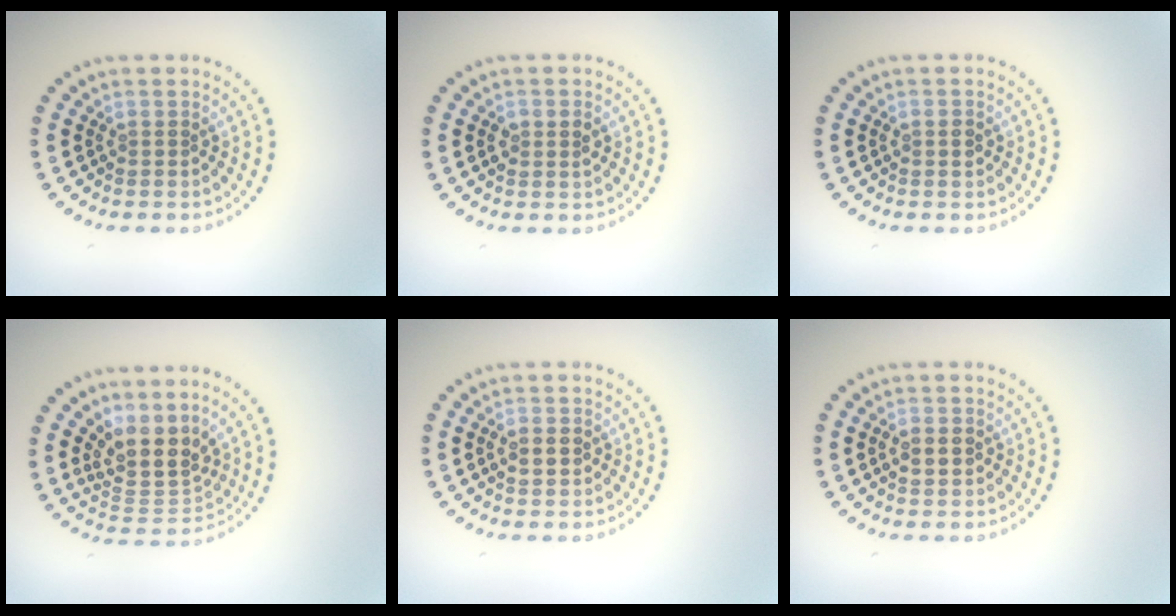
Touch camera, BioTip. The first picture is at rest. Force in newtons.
{"total": 1.5, "press": 1.5, "slide": 0.4}
{"total": 1.2, "press": 1.2, "slide": 0.1}
{"total": 4.3, "press": 3.4, "slide": 2.7}
{"total": 2.4, "press": 2.4, "slide": 0.0}
{"total": 2.4, "press": 2.4, "slide": 0.0}